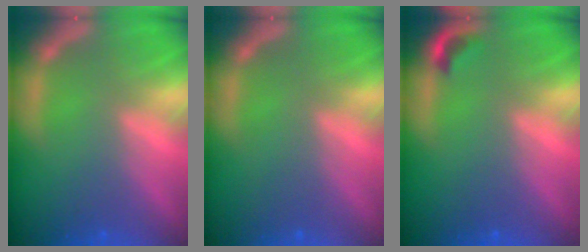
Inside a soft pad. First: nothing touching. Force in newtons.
{"total": 0.0}
{"total": 1.4}